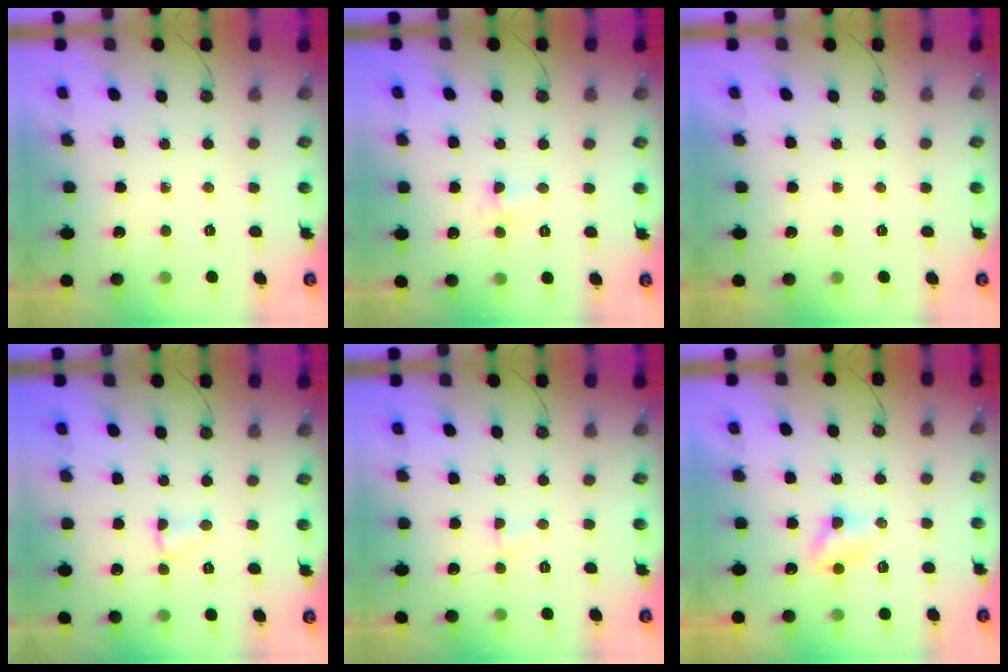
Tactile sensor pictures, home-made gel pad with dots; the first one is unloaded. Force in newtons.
{"total": 4.9, "press": 4.8, "slide": 0.7}
{"total": 0.0}
{"total": 1.9, "press": 1.9, "slide": 0.3}
{"total": 2.1, "press": 2.0, "slide": 0.6}
{"total": 4.9, "press": 4.9, "slide": 0.5}